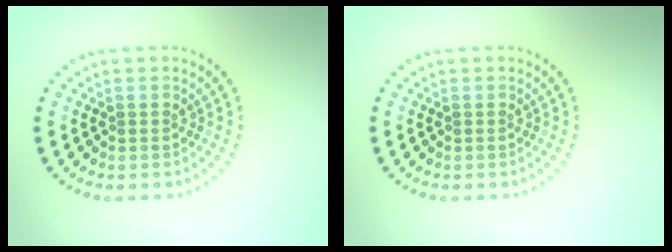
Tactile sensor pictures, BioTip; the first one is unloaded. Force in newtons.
{"total": 0.0}